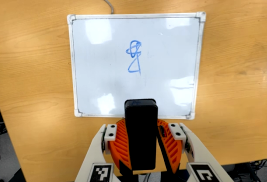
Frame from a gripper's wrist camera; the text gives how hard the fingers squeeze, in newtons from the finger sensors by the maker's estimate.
{"total": 8.6, "left": 9.0, "right": 8.2}